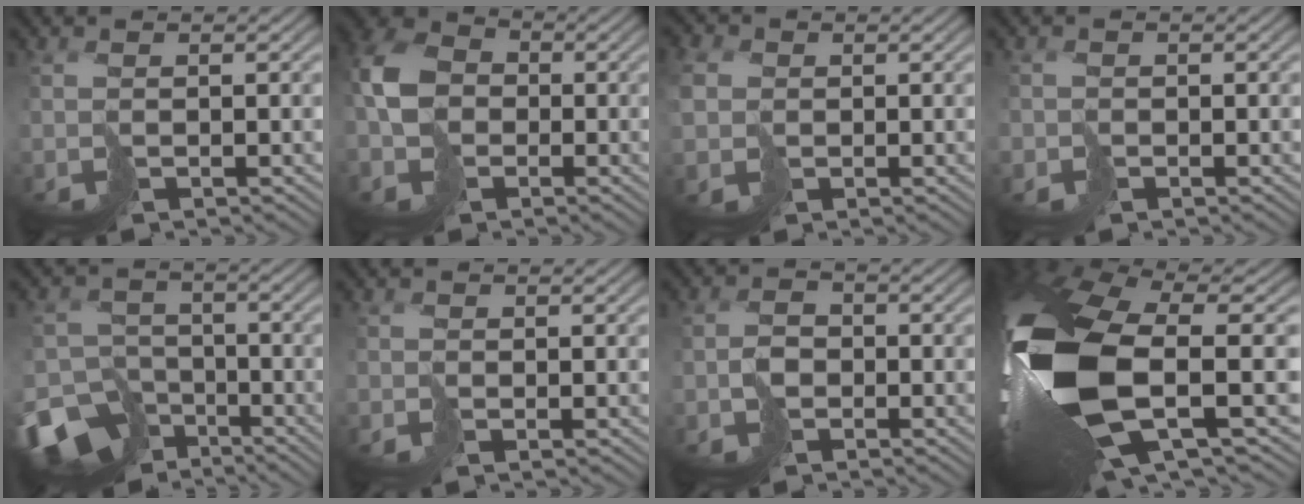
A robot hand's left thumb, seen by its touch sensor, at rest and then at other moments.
{"total": 8.0, "force": [-1.6, 6.5, 4.5], "torque": [-0.129, -0.010, -0.037]}
{"total": 4.0, "force": [0.3, 3.7, 1.5], "torque": [-0.068, -0.003, 0.012]}
{"total": 1.1, "force": [-0.7, 0.9, -0.1], "torque": [0.004, -0.004, -0.015]}
{"total": 11.7, "force": [-8.1, 7.6, 3.6], "torque": [-0.093, -0.043, -0.124]}
{"total": 1.0, "force": [-0.5, 0.6, 0.5], "torque": [-0.014, -0.001, -0.010]}
{"total": 2.7, "force": [-1.2, 2.1, 1.2], "torque": [-0.019, -0.001, -0.024]}
{"total": 17.8, "force": [-0.5, 8.7, 15.5], "torque": [-0.375, -0.071, 0.044]}